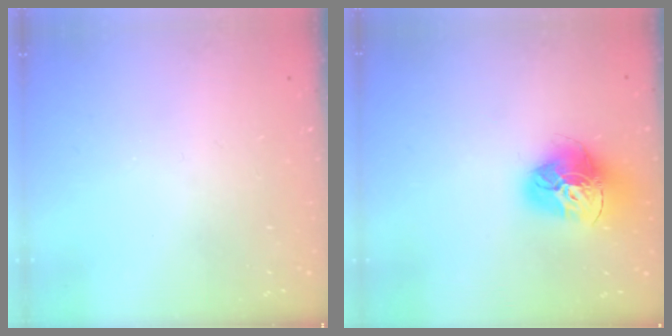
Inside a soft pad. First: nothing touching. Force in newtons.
{"total": 17.4, "press": 17.3, "slide": 1.7}